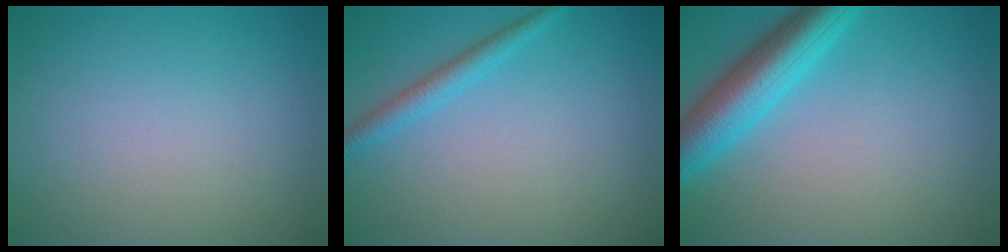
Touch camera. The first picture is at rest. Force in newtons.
{"total": 1.9, "press": 1.9, "slide": 0.1}
{"total": 6.0, "press": 6.0, "slide": 0.3}